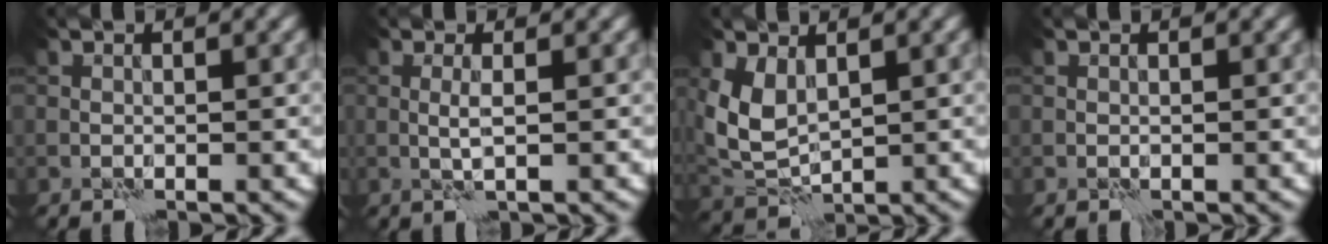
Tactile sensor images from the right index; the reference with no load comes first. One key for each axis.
{"total": 1.3, "fx": 0.2, "fy": 0.2, "fz": 1.3, "tx": -0.030, "ty": 0.005, "tz": 0.002}
{"total": 4.3, "fx": 1.3, "fy": 2.8, "fz": 3.0, "tx": -0.077, "ty": 0.001, "tz": 0.033}
{"total": 0.0}